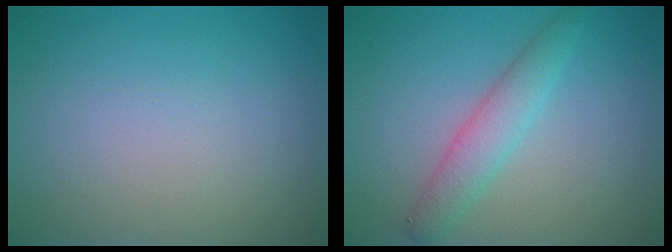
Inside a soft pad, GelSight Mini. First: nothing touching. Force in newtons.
{"total": 2.8, "press": 2.8, "slide": 0.1}